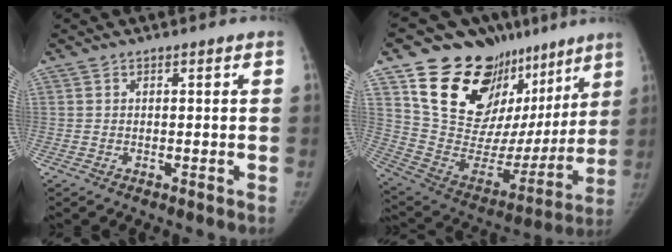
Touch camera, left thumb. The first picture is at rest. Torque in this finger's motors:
{"motor_torque": [0.44, 0.35, 1.55, -1.24, 0.40]}